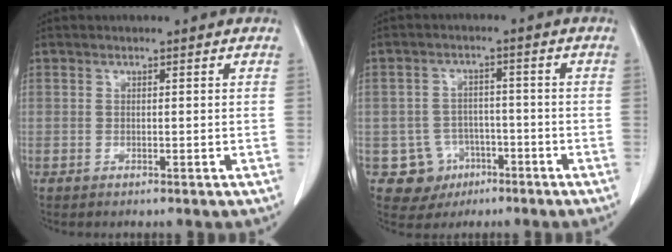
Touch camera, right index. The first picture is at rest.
{"total": 6.2, "force": [-2.5, 5.7, 0.5], "torque": [-0.004, 0.012, -0.031]}